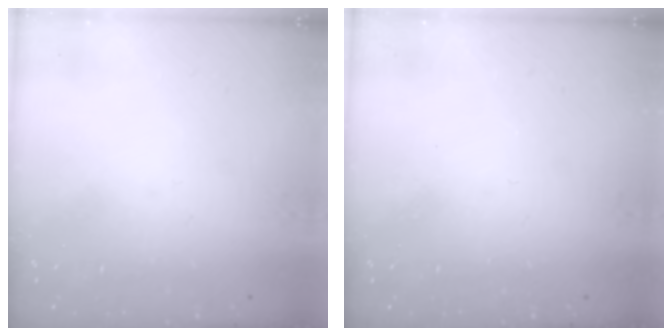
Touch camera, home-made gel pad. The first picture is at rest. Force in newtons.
{"total": 0.0}